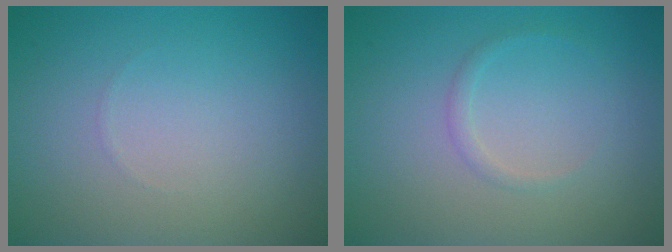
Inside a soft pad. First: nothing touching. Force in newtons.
{"total": 0.8, "press": 0.8, "slide": 0.0}